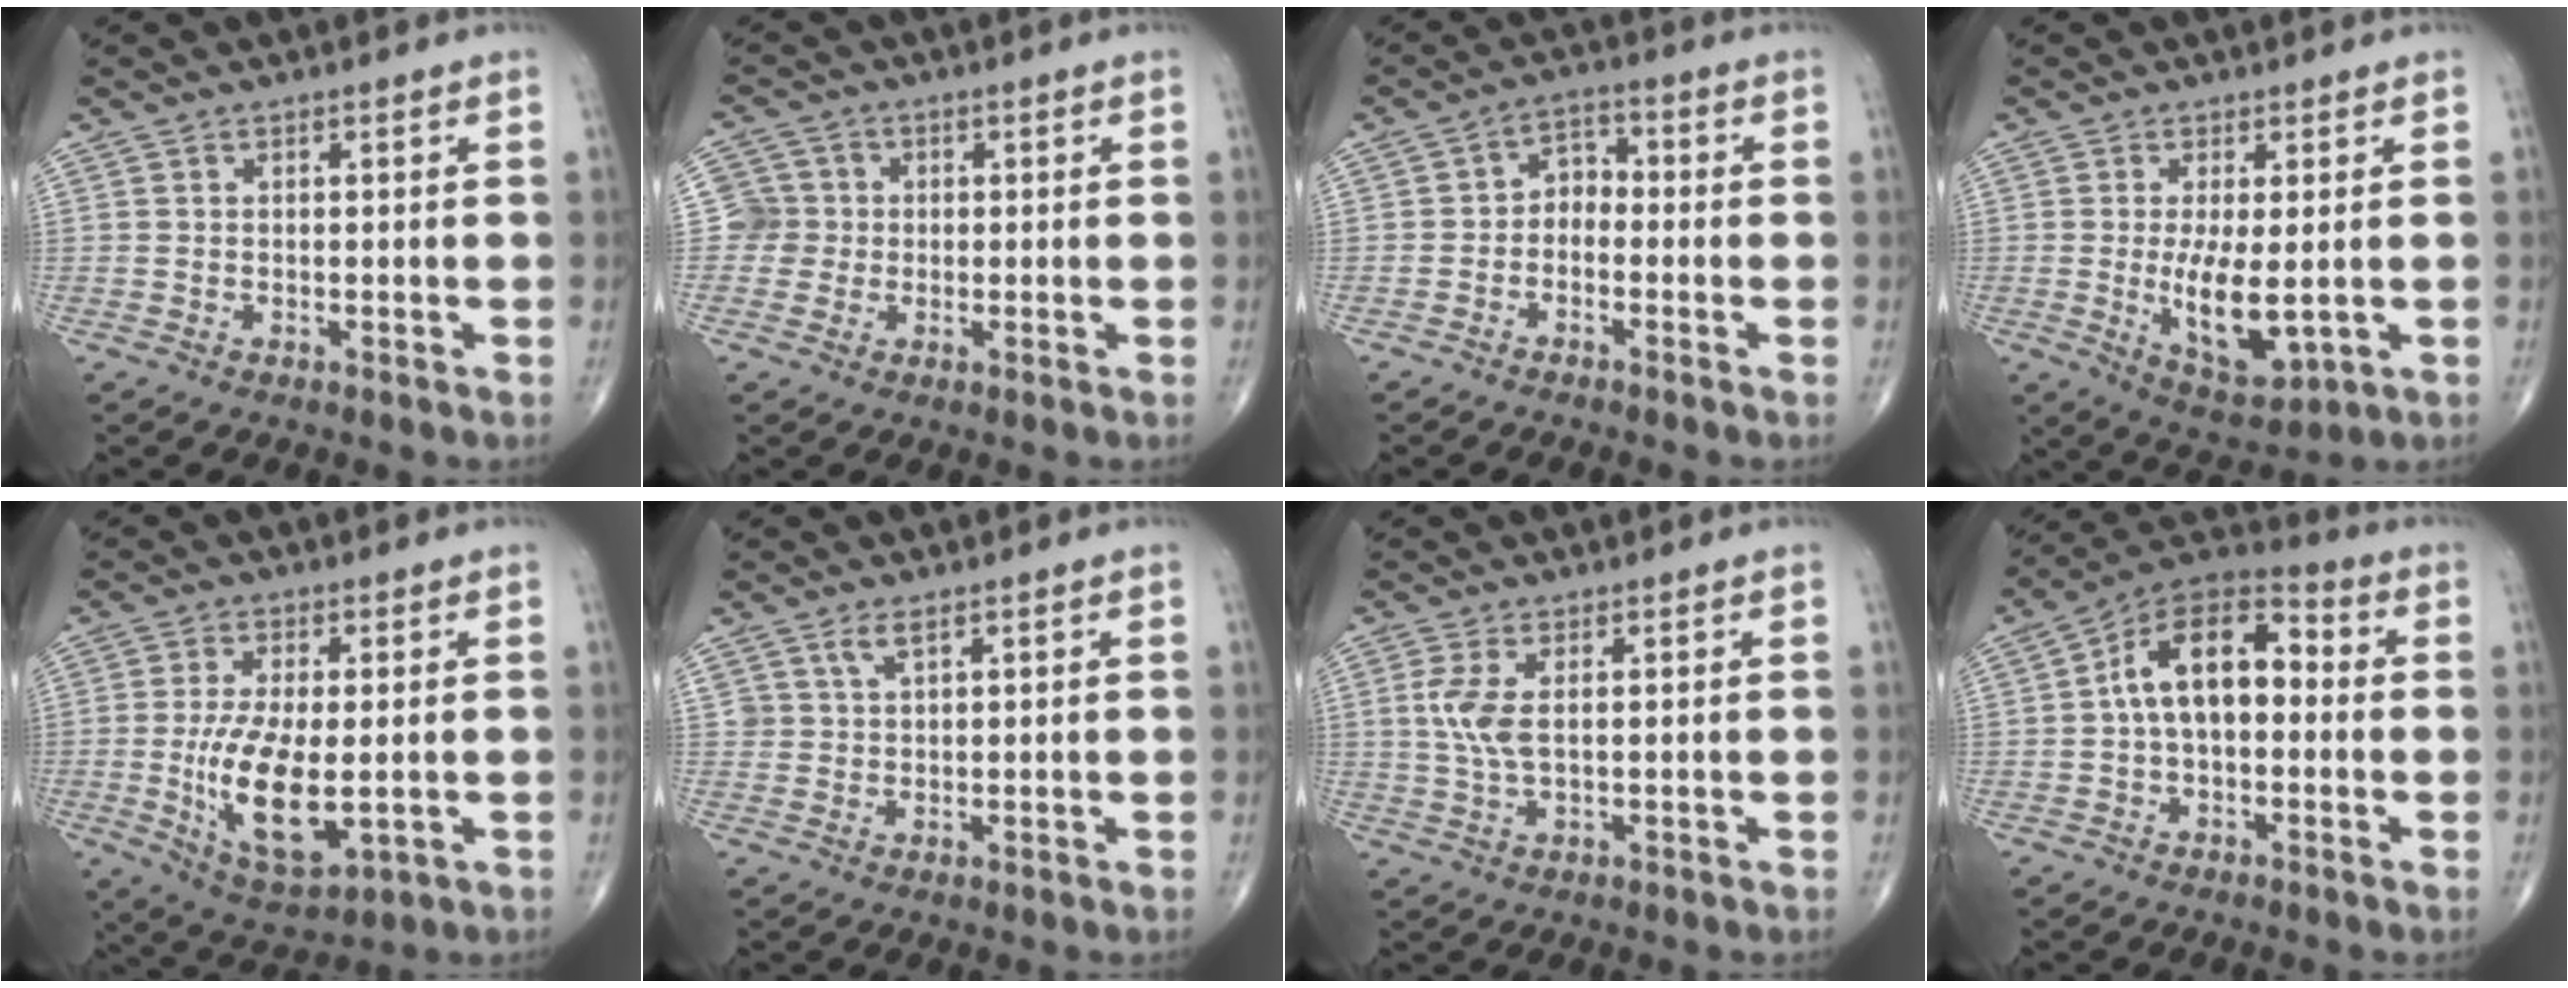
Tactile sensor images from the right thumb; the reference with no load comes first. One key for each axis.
{"total": 4.5, "fx": -0.2, "fy": 4.5, "fz": 0.2, "tx": 0.029, "ty": 0.010, "tz": -0.013}
{"total": 3.9, "fx": -1.4, "fy": 2.9, "fz": 2.3, "tx": -0.020, "ty": 0.027, "tz": -0.039}
{"total": 9.6, "fx": -0.7, "fy": 3.7, "fz": 8.8, "tx": -0.147, "ty": -0.026, "tz": 0.002}
{"total": 13.3, "fx": -1.7, "fy": 5.6, "fz": 11.9, "tx": -0.219, "ty": -0.022, "tz": -0.017}
{"total": 2.4, "fx": 1.5, "fy": 1.1, "fz": 1.5, "tx": -0.027, "ty": -0.004, "tz": 0.033}
{"total": 5.1, "fx": 0.9, "fy": 2.0, "fz": 4.5, "tx": -0.114, "ty": -0.003, "tz": 0.022}
{"total": 13.7, "fx": 0.6, "fy": 7.9, "fz": 11.2, "tx": -0.170, "ty": 0.043, "tz": -0.005}